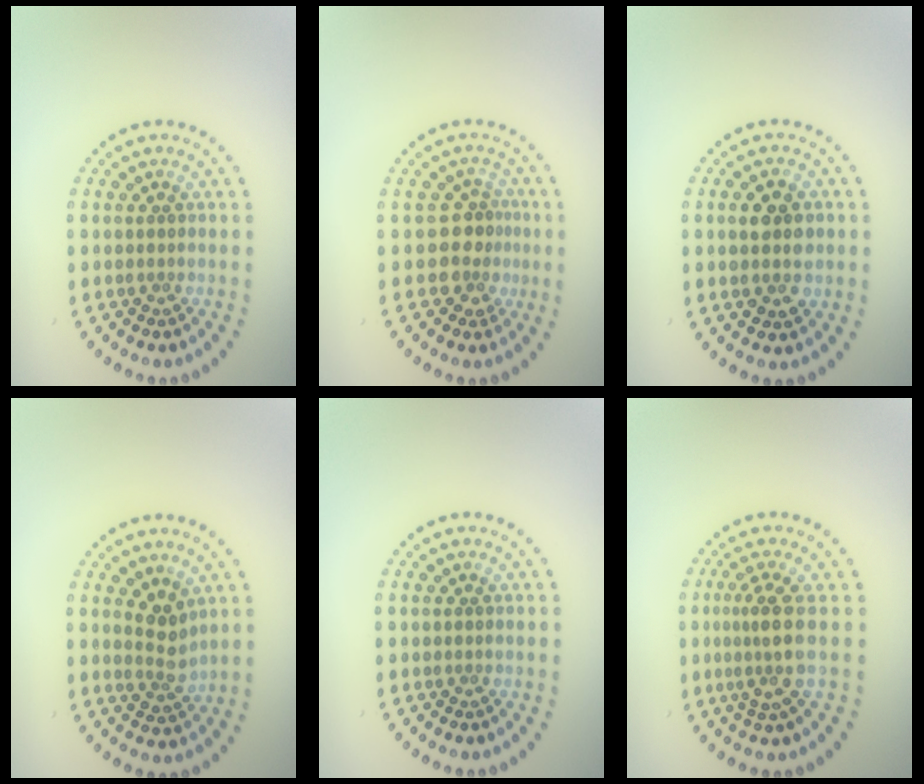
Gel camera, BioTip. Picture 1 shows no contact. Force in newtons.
{"total": 2.8, "press": 2.3, "slide": 1.6}
{"total": 3.8, "press": 3.8, "slide": 0.2}
{"total": 2.4, "press": 2.2, "slide": 1.1}
{"total": 0.0}
{"total": 2.8, "press": 2.3, "slide": 1.7}